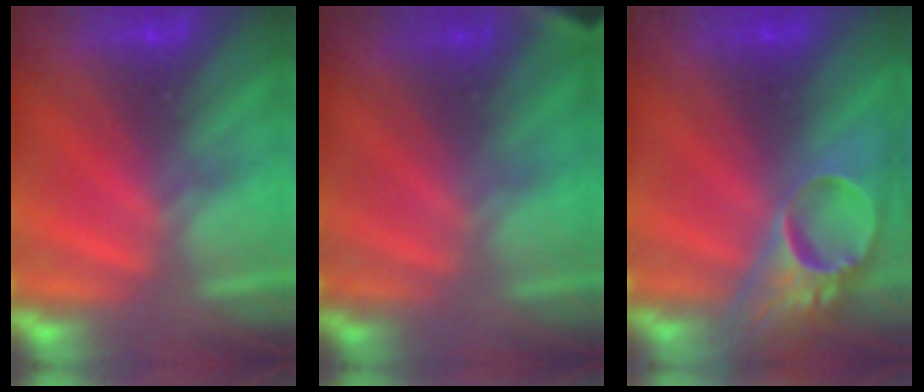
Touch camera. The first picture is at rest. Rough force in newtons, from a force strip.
{"total": 2.8}
{"total": 7.8}